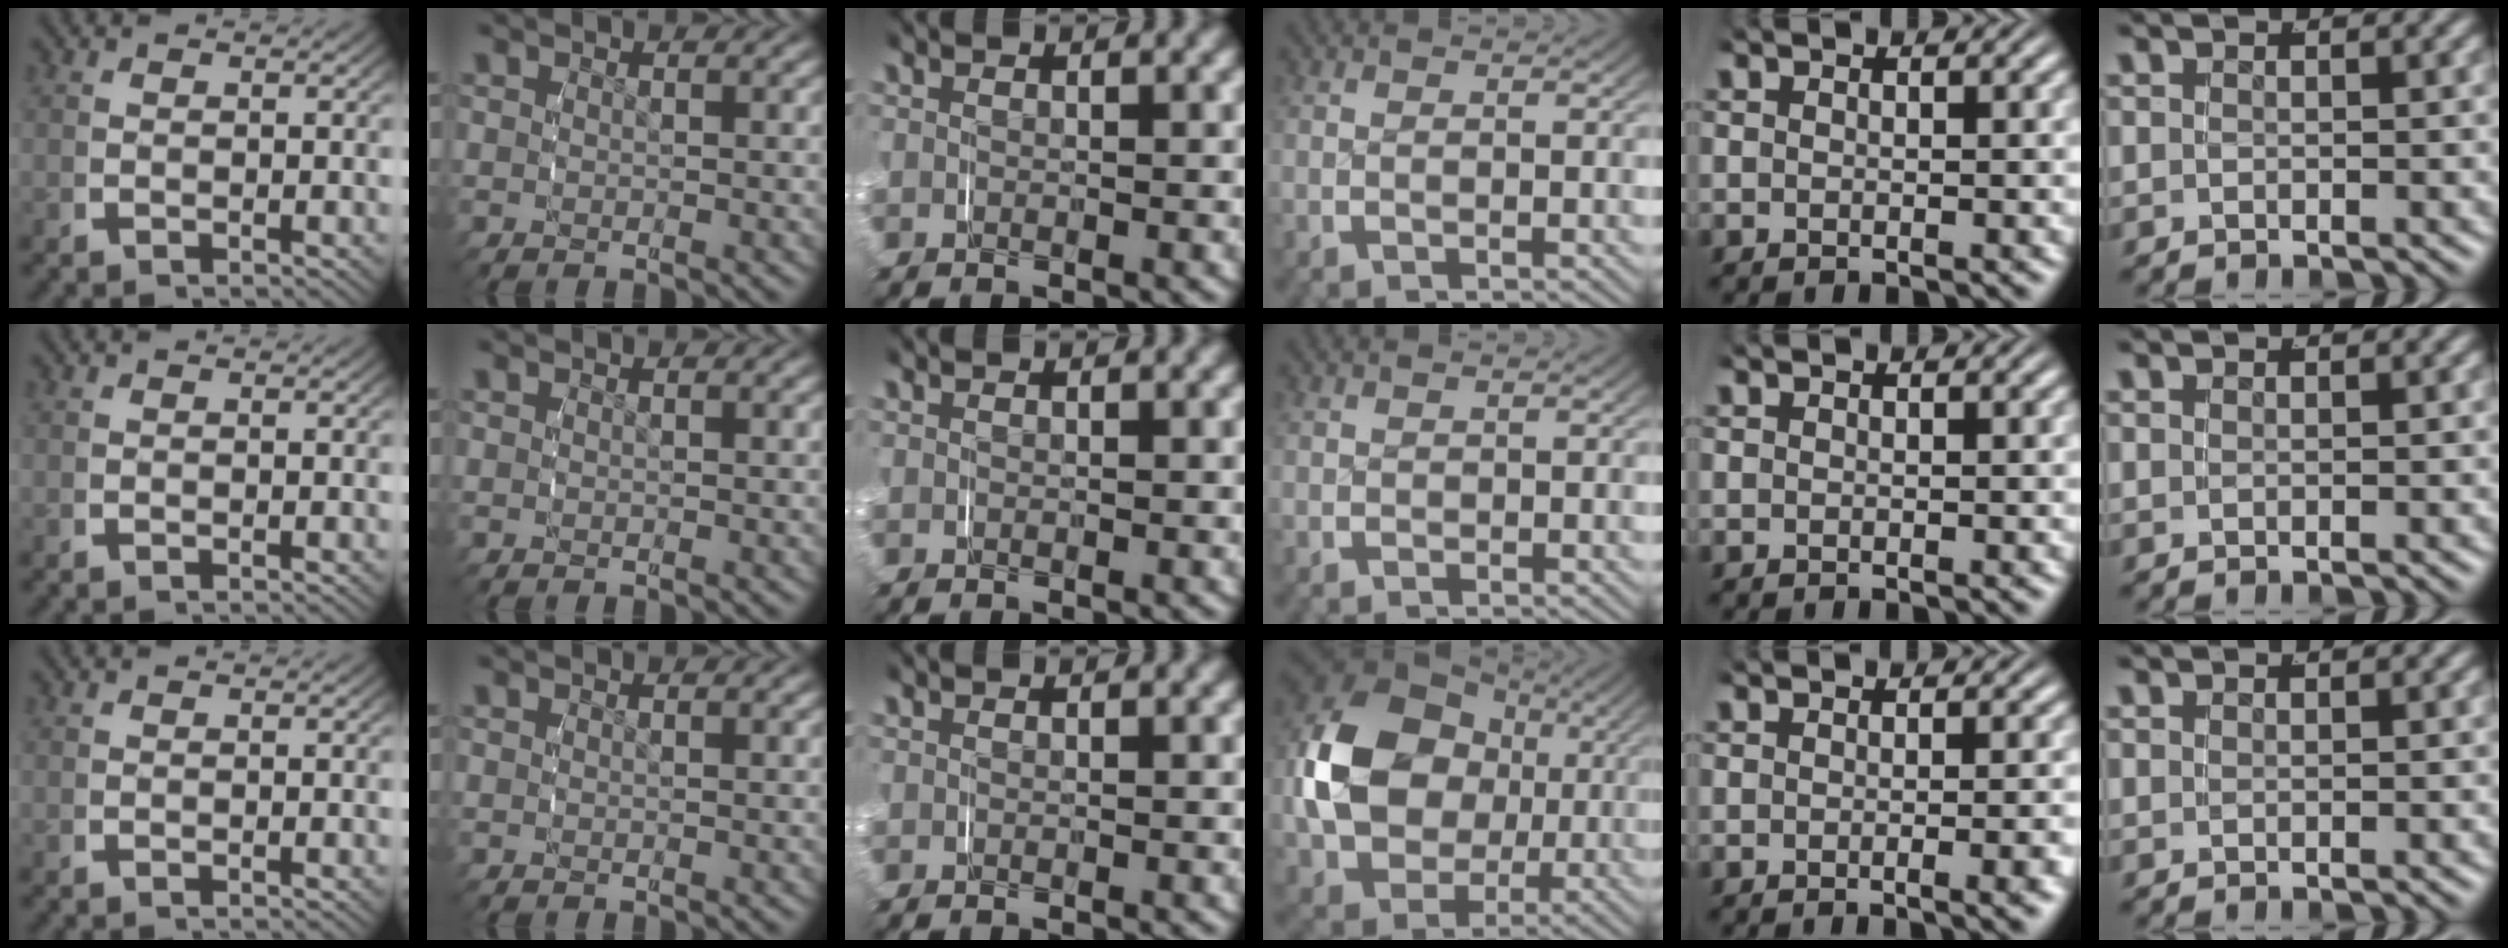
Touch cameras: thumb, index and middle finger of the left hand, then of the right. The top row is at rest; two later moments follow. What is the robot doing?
{"motion": "grasp_and_lifting", "object": "paper"}